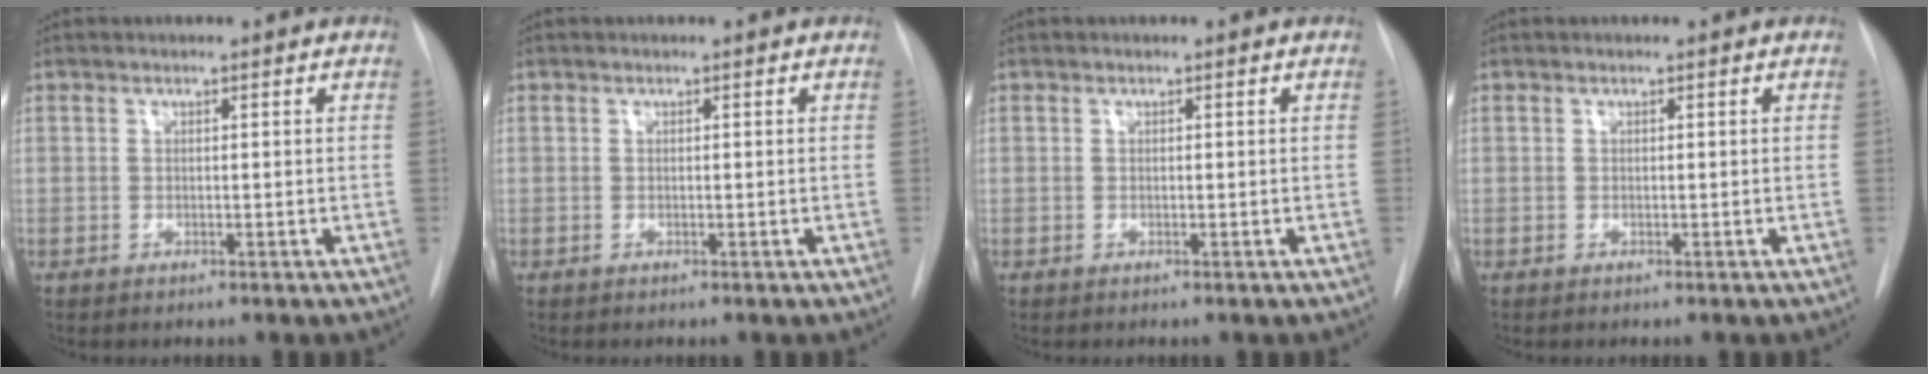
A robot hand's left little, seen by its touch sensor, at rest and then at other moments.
{"total": 0.0}
{"total": 0.0}
{"total": 0.0}